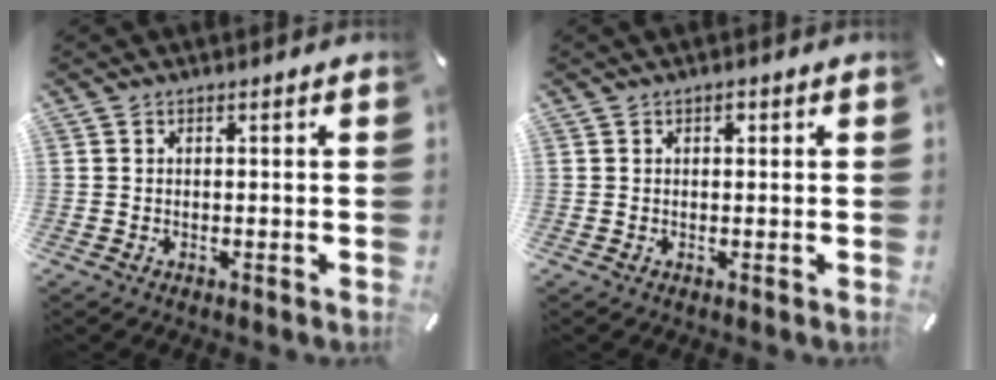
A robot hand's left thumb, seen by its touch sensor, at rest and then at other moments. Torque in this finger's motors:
{"motor_torque": [0.26, 0.46, 0.31, -0.21, 0.12]}